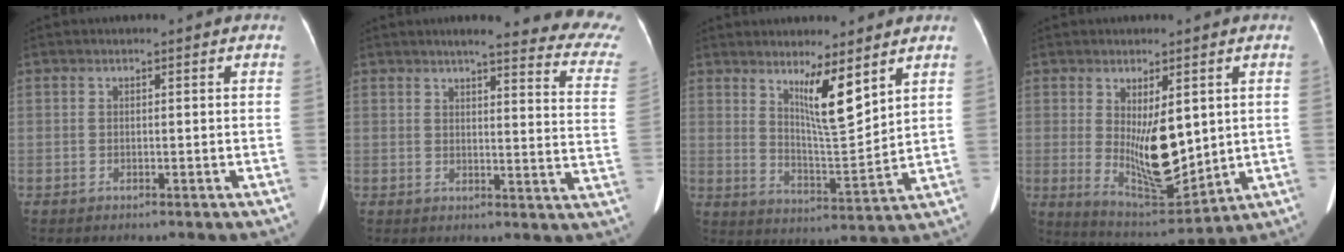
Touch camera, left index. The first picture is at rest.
{"total": 19.1, "force": [17.0, 1.1, 8.8], "torque": [-0.094, -0.061, 0.175]}
{"total": 7.6, "force": [4.8, 0.4, 5.9], "torque": [-0.105, -0.021, 0.089]}
{"total": 10.4, "force": [0.9, 3.5, 9.7], "torque": [-0.164, -0.017, 0.032]}